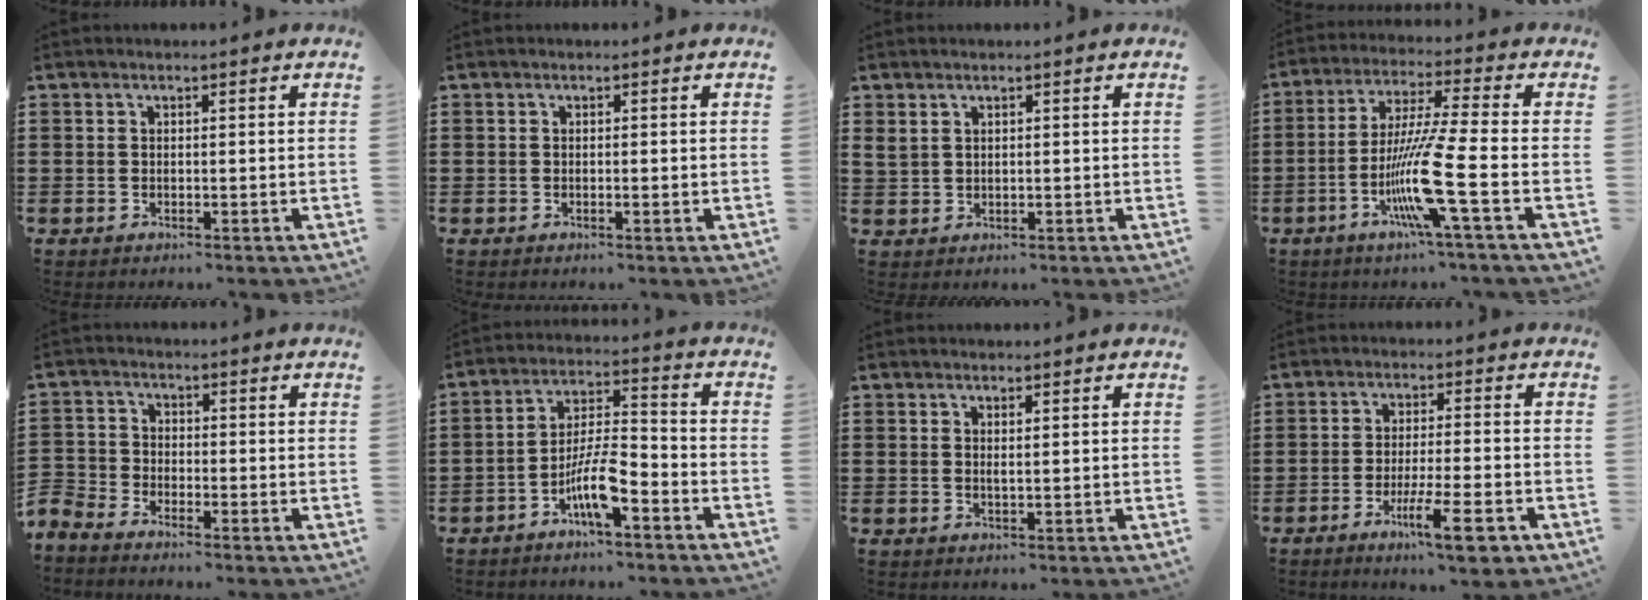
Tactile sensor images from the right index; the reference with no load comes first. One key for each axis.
{"total": 0.5, "fx": -0.1, "fy": 0.0, "fz": 0.5, "tx": -0.009, "ty": -0.004, "tz": -0.001}
{"total": 1.3, "fx": 1.0, "fy": 0.6, "fz": 0.6, "tx": -0.016, "ty": 0.002, "tz": 0.019}
{"total": 11.8, "fx": -4.1, "fy": -0.5, "fz": 11.1, "tx": -0.227, "ty": -0.018, "tz": -0.086}
{"total": 2.8, "fx": -2.8, "fy": 0.2, "fz": -0.1, "tx": -0.021, "ty": -0.007, "tz": -0.065}
{"total": 8.0, "fx": -4.4, "fy": 2.0, "fz": 6.4, "tx": -0.131, "ty": 0.004, "tz": -0.082}
{"total": 0.8, "fx": 0.4, "fy": 0.0, "fz": 0.7, "tx": -0.014, "ty": -0.001, "tz": 0.007}
{"total": 9.1, "fx": -4.8, "fy": 1.5, "fz": 7.5, "tx": -0.129, "ty": -0.003, "tz": -0.081}